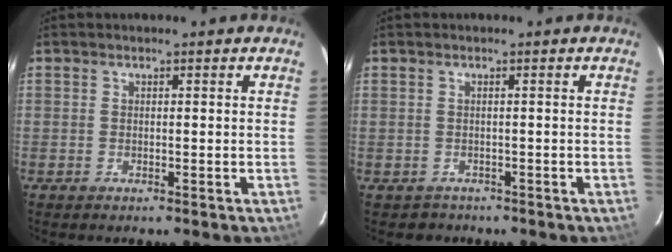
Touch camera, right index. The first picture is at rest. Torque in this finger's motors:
{"motor_torque": [-0.50, -0.01, -1.06, -0.21]}